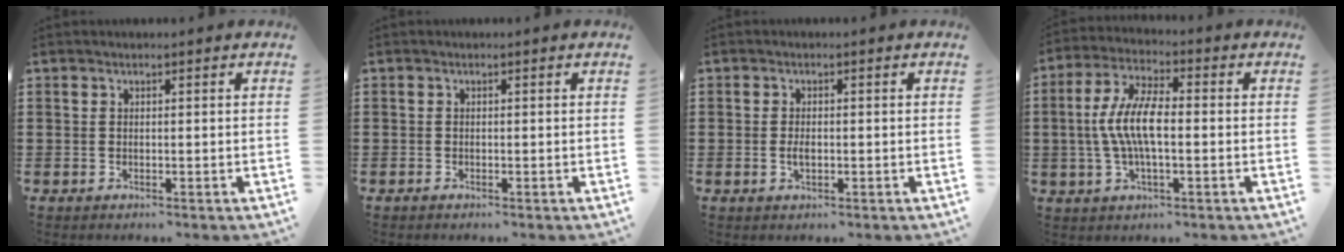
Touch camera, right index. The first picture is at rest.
{"total": 0.5, "force": [-0.5, 0.2, 0.0], "torque": [0.000, 0.001, -0.011]}
{"total": 2.0, "force": [-0.4, 0.8, 1.7], "torque": [-0.033, -0.001, -0.006]}
{"total": 8.8, "force": [-0.7, 2.9, 8.3], "torque": [-0.188, -0.011, -0.019]}